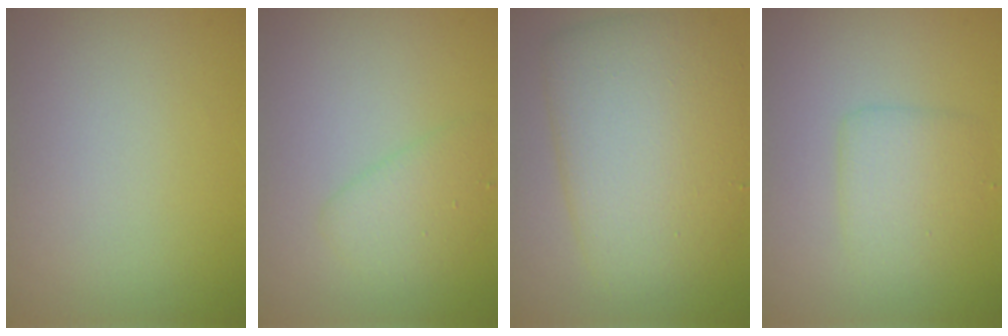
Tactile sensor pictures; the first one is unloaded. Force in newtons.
{"total": 2.2, "press": 2.2, "slide": 0.1}
{"total": 7.9, "press": 7.9, "slide": 0.2}
{"total": 2.7, "press": 2.7, "slide": 0.1}